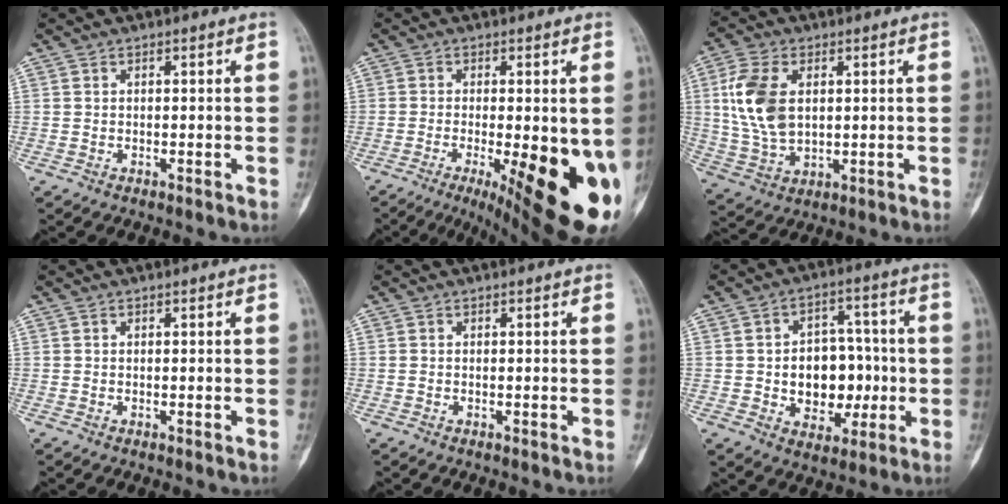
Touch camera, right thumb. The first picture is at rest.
{"total": 20.4, "force": [-6.6, 6.3, 18.2], "torque": [-0.183, -0.027, -0.076]}
{"total": 12.1, "force": [2.3, 7.5, 9.3], "torque": [-0.187, -0.004, 0.048]}
{"total": 0.0}
{"total": 0.0}
{"total": 12.3, "force": [-1.2, 9.1, 8.1], "torque": [-0.064, 0.025, -0.008]}